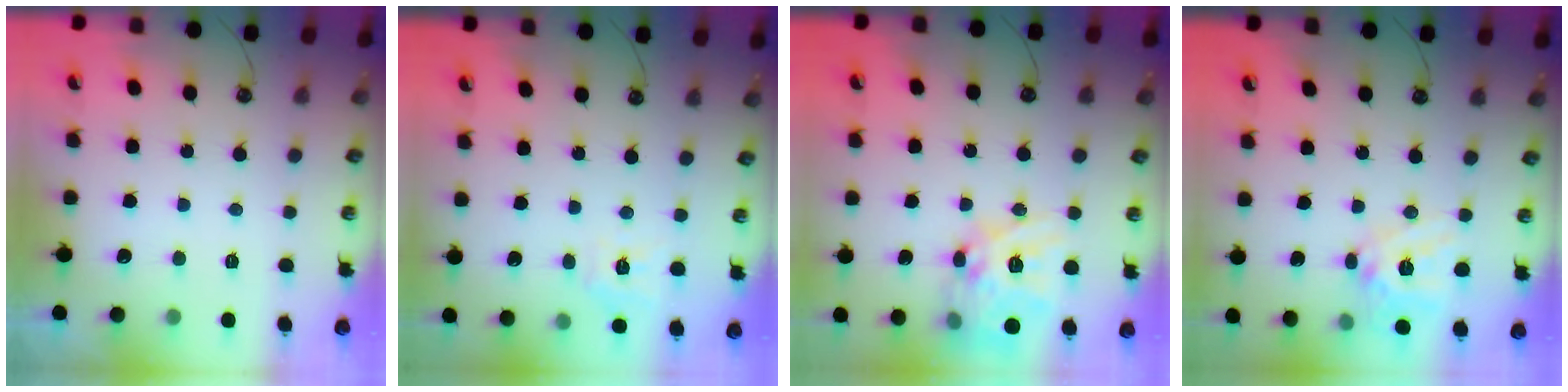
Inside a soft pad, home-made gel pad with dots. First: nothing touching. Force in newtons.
{"total": 8.9, "press": 8.8, "slide": 1.0}
{"total": 19.4, "press": 19.3, "slide": 1.9}
{"total": 13.4, "press": 13.2, "slide": 1.9}